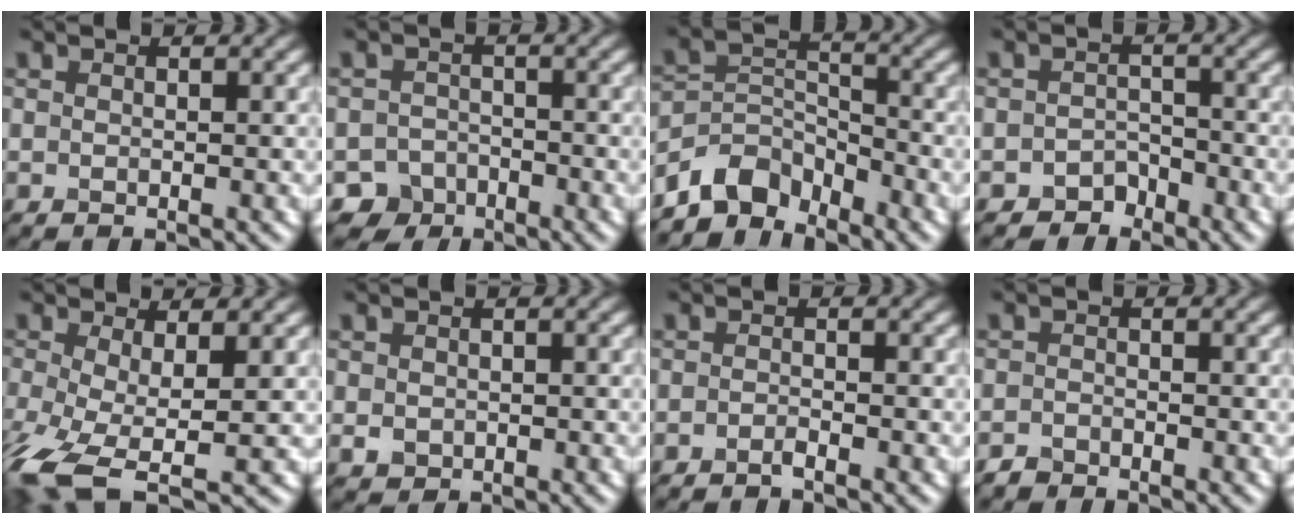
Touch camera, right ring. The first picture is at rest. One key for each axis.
{"total": 4.0, "fx": -2.9, "fy": 2.8, "fz": 0.3, "tx": 0.017, "ty": 0.001, "tz": -0.048}
{"total": 5.1, "fx": -4.3, "fy": 2.5, "fz": 1.3, "tx": -0.015, "ty": 0.000, "tz": -0.092}
{"total": 2.2, "fx": -1.7, "fy": 1.3, "fz": 0.2, "tx": 0.006, "ty": 0.010, "tz": -0.033}
{"total": 7.2, "fx": -3.2, "fy": 2.4, "fz": 6.0, "tx": -0.142, "ty": -0.023, "tz": -0.070}
{"total": 1.2, "fx": 0.0, "fy": 1.1, "fz": 0.5, "tx": -0.006, "ty": -0.004, "tz": -0.001}
{"total": 0.8, "fx": -0.6, "fy": 0.1, "fz": 0.4, "tx": -0.009, "ty": 0.003, "tz": -0.014}
{"total": 1.2, "fx": -1.1, "fy": 0.4, "fz": 0.0, "tx": 0.002, "ty": 0.002, "tz": -0.023}